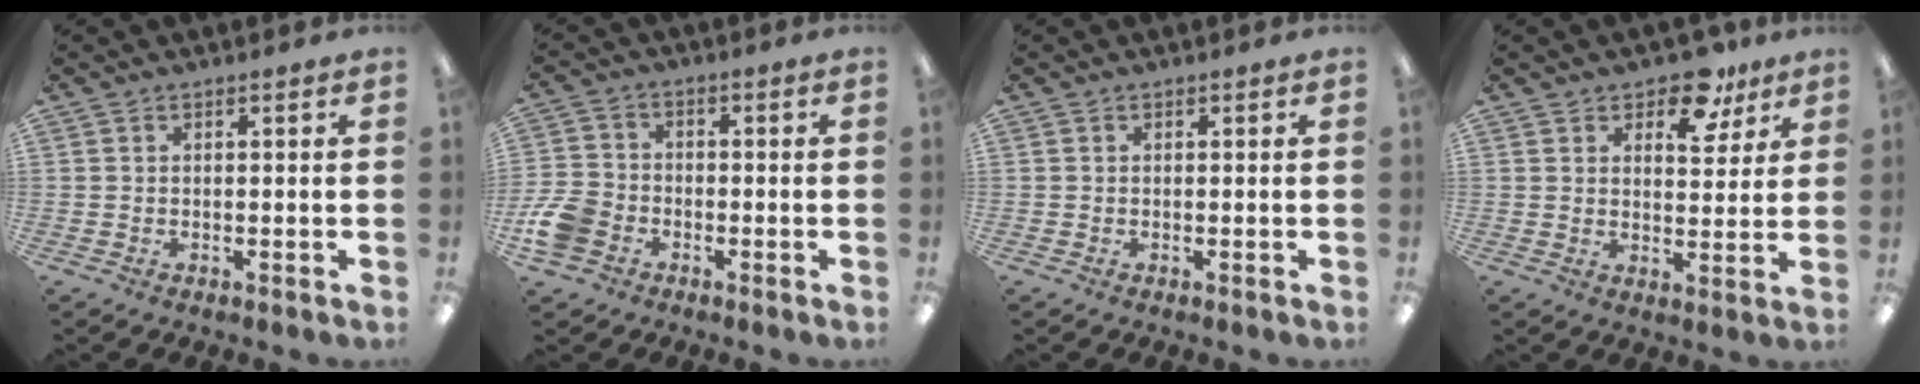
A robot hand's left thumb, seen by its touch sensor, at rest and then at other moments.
{"total": 8.2, "force": [-3.3, 6.2, 4.2], "torque": [-0.094, 0.024, -0.060]}
{"total": 0.0}
{"total": 9.7, "force": [6.9, 4.9, 4.7], "torque": [-0.057, -0.032, 0.120]}